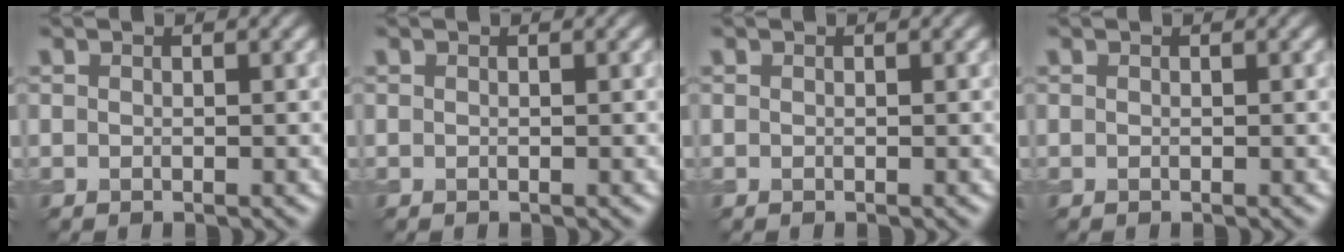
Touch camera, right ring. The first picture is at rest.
{"total": 0.0}
{"total": 0.0}
{"total": 0.0}